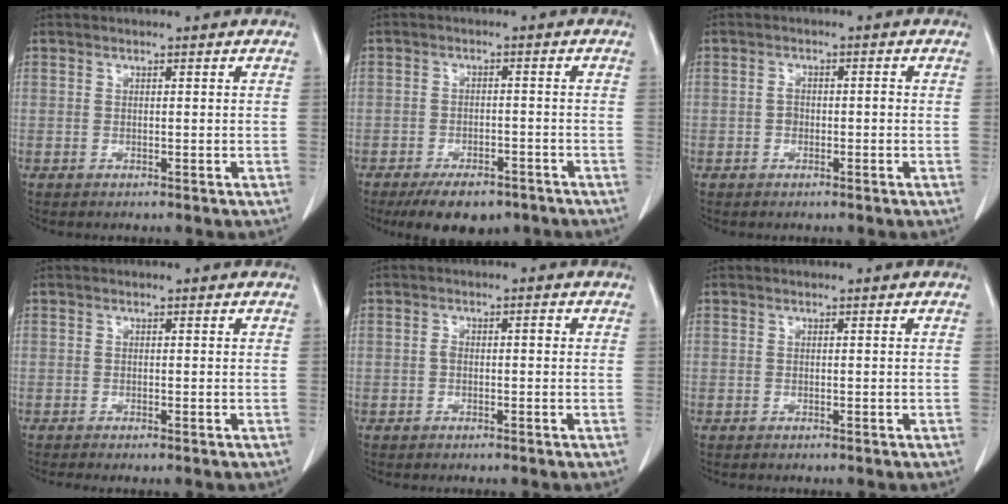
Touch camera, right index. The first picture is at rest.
{"total": 7.7, "force": [-5.7, 3.5, 3.7], "torque": [-0.053, 0.001, -0.085]}
{"total": 1.9, "force": [-0.4, 1.2, 1.4], "torque": [-0.023, 0.009, -0.006]}
{"total": 0.6, "force": [-0.4, -0.1, 0.5], "torque": [-0.013, -0.003, -0.008]}
{"total": 1.9, "force": [-0.1, 0.9, 1.7], "torque": [-0.030, 0.011, -0.001]}
{"total": 0.0}